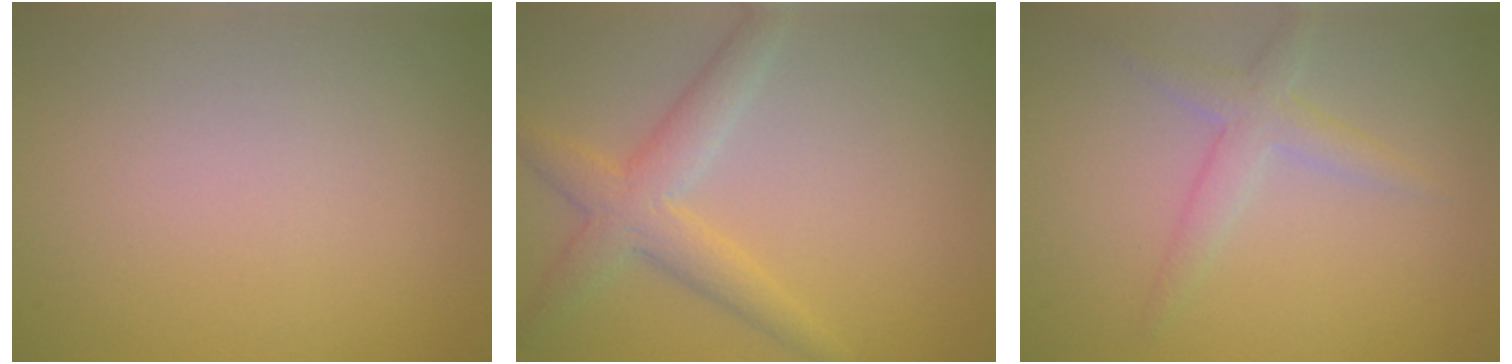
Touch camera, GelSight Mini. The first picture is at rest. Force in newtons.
{"total": 3.8, "press": 3.8, "slide": 0.2}
{"total": 2.5, "press": 2.5, "slide": 0.1}